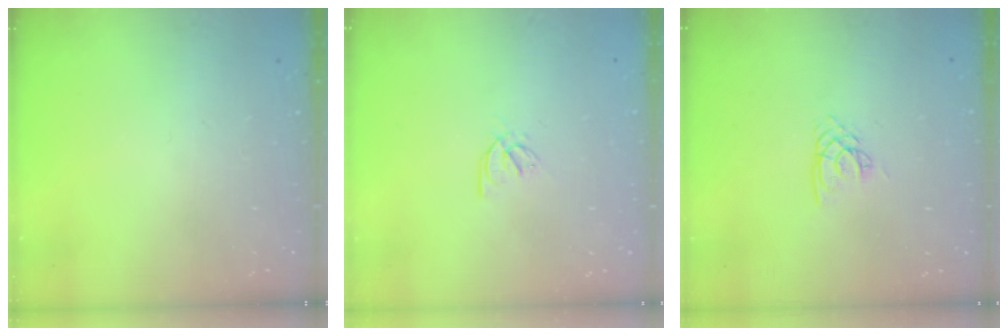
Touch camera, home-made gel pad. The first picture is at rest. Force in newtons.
{"total": 2.1, "press": 2.0, "slide": 0.5}
{"total": 2.1, "press": 2.1, "slide": 0.1}